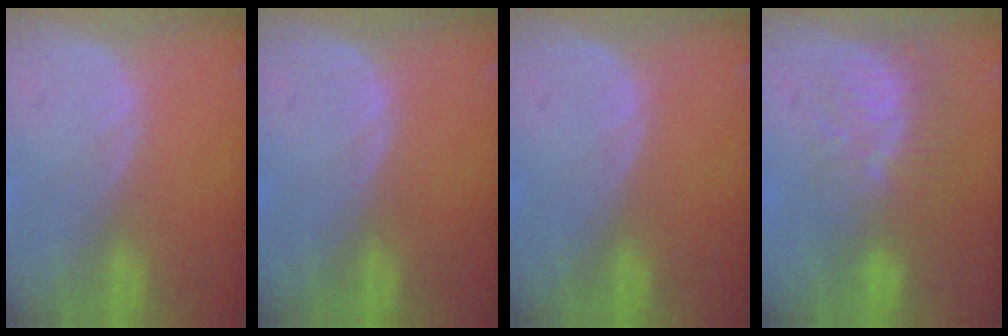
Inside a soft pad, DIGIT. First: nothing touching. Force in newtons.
{"total": 0.0}
{"total": 0.0}
{"total": 8.5, "press": 7.4, "slide": 4.1}